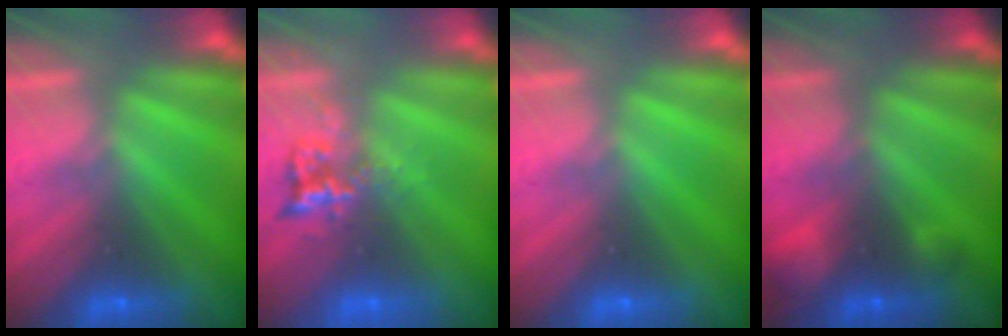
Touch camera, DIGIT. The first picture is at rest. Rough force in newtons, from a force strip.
{"total": 2.4}
{"total": 0.0}
{"total": 2.4}